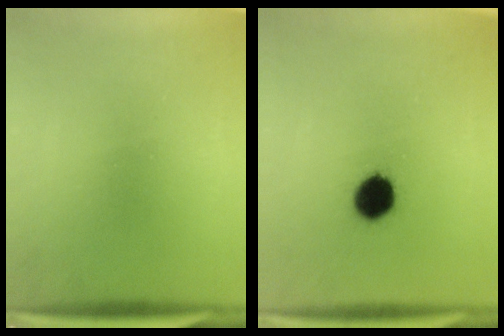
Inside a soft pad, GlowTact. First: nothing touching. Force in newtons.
{"total": 8.6}